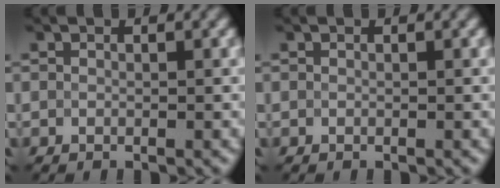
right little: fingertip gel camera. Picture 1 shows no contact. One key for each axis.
{"total": 0.0}